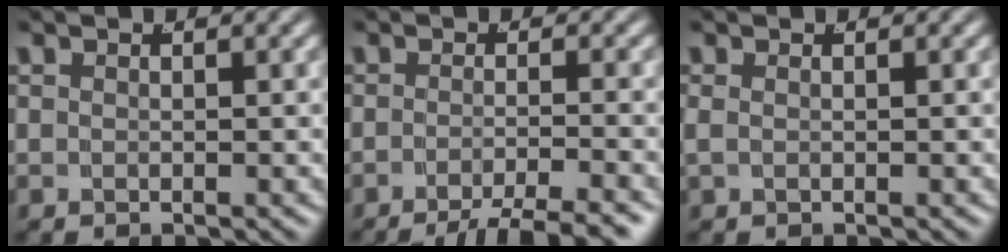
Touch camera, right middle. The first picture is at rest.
{"total": 6.4, "force": [-5.2, 1.5, 3.5], "torque": [-0.040, -0.004, -0.082]}
{"total": 0.6, "force": [0.0, 0.2, 0.6], "torque": [-0.018, 0.000, 0.002]}